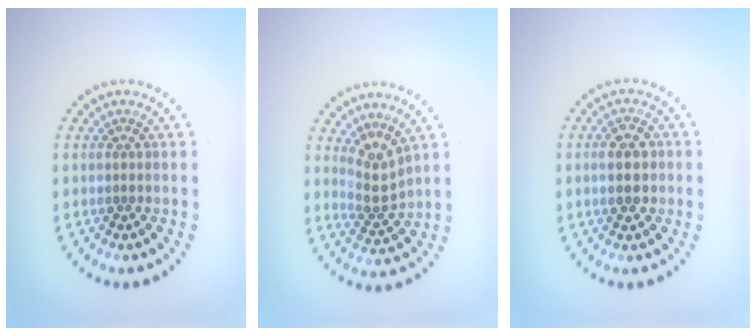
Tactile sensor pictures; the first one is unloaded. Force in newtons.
{"total": 2.8, "press": 1.8, "slide": 2.1}
{"total": 2.8, "press": 2.8, "slide": 0.1}